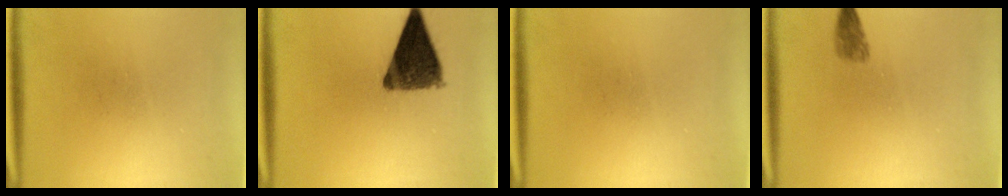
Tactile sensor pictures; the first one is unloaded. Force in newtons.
{"total": 11.0}
{"total": 0.0}
{"total": 1.8}